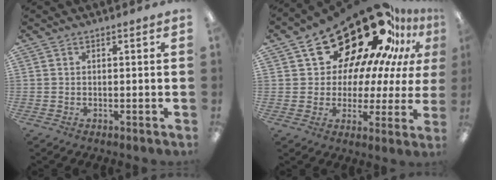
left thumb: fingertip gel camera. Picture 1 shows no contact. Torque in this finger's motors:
{"motor_torque": [1.71, 3.29, 1.45, -1.32, 0.14]}